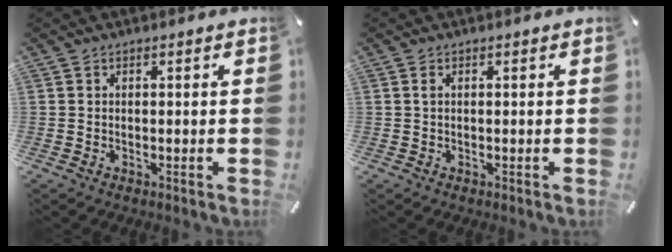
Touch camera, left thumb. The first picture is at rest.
{"total": 0.7, "force": [0.1, 0.2, 0.7], "torque": [-0.013, 0.002, 0.001]}